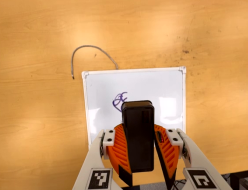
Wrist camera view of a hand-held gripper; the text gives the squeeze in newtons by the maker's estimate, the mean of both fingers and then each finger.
{"total": 10.4, "left": 10.1, "right": 10.7}